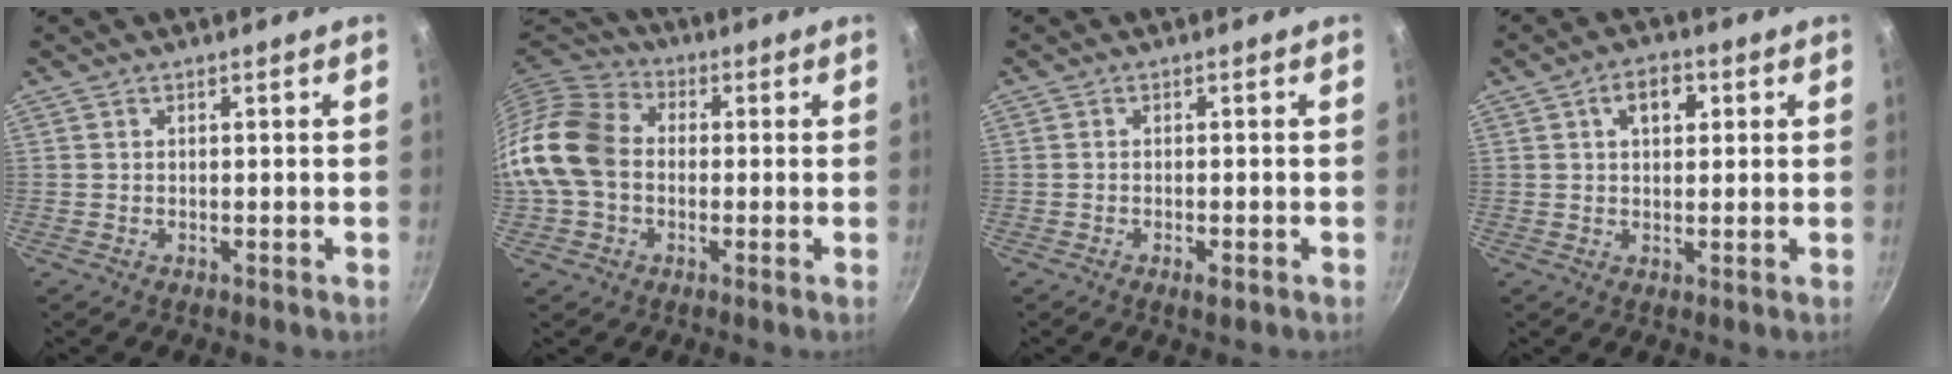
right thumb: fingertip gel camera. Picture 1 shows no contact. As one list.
[{"total": 14.6, "force": [-0.9, 11.1, 9.3], "torque": [-0.162, 0.029, -0.034]}, {"total": 1.8, "force": [-0.9, 0.6, 1.4], "torque": [-0.033, 0.002, -0.015]}, {"total": 5.6, "force": [1.8, 3.6, 4.0], "torque": [-0.041, 0.006, 0.023]}]